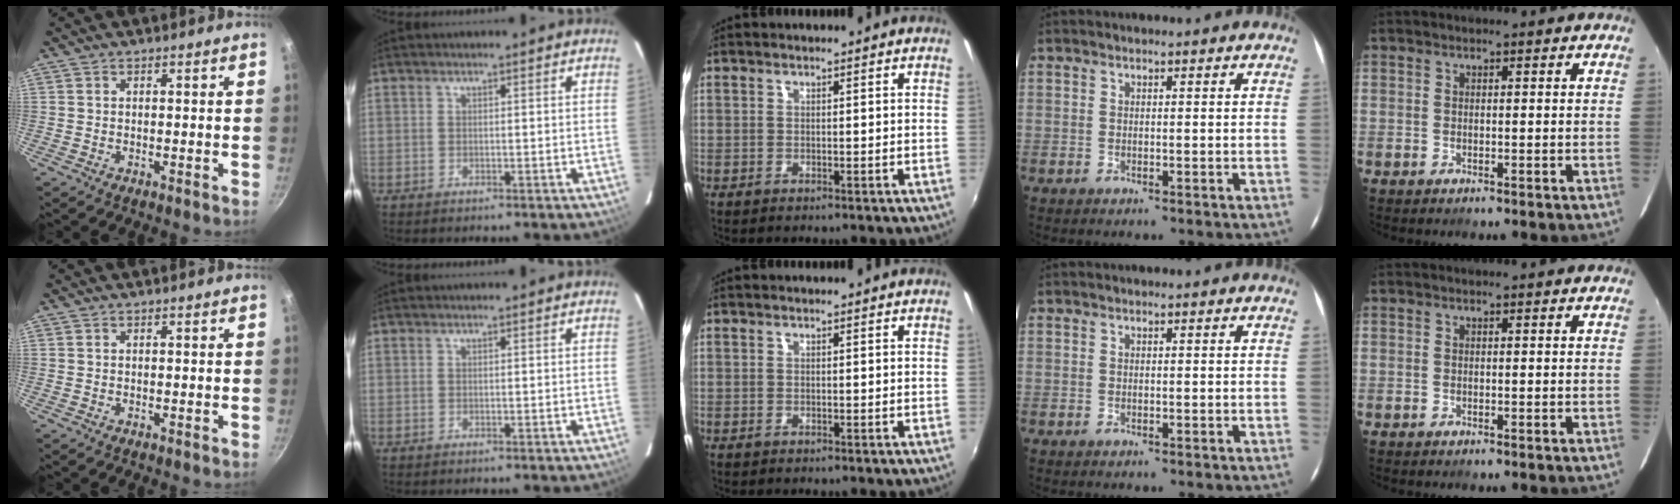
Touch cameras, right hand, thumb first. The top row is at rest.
{}